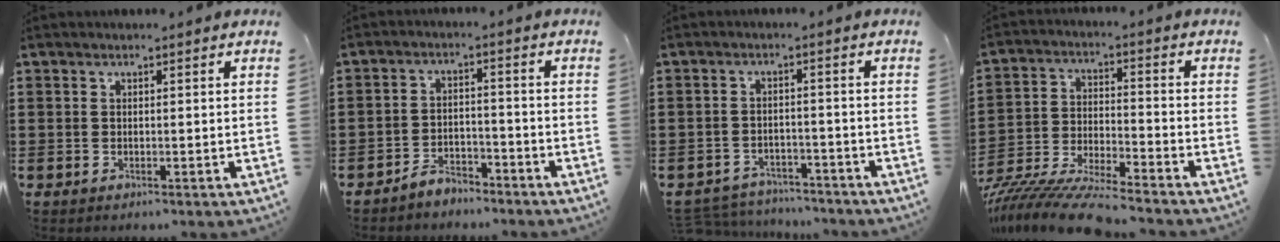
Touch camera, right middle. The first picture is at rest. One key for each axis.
{"total": 3.7, "fx": -3.6, "fy": 0.9, "fz": 0.3, "tx": -0.010, "ty": 0.007, "tz": -0.075}
{"total": 3.6, "fx": -3.5, "fy": 0.7, "fz": 0.0, "tx": -0.007, "ty": 0.003, "tz": -0.075}
{"total": 9.4, "fx": -9.0, "fy": 0.2, "fz": 2.7, "tx": -0.050, "ty": 0.005, "tz": -0.179}